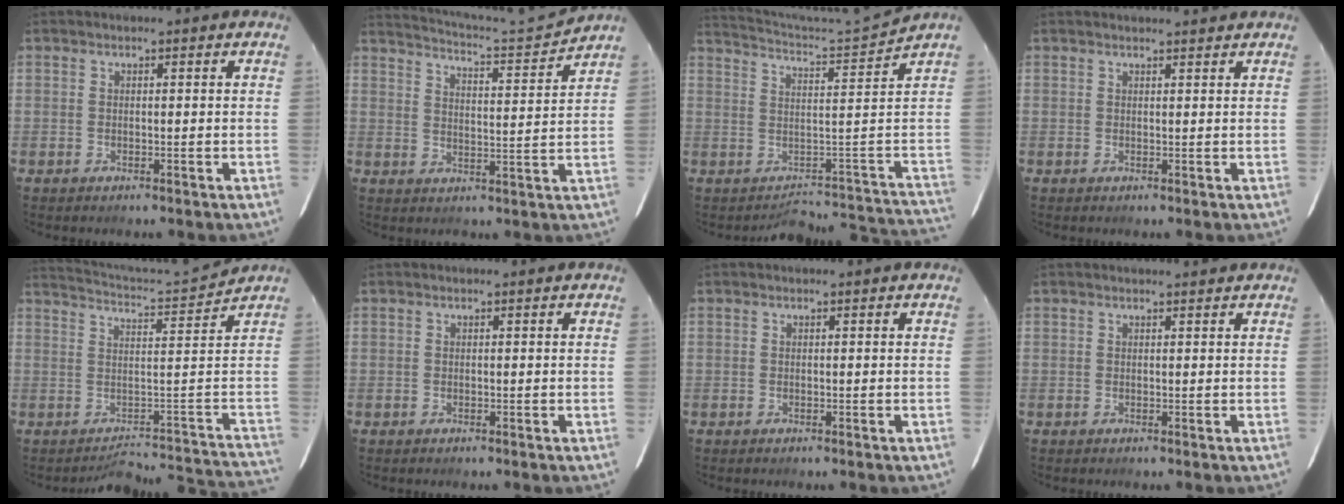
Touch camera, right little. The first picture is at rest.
{"total": 11.0, "force": [10.6, -2.4, 1.3], "torque": [-0.037, -0.033, 0.160]}
{"total": 8.3, "force": [-3.8, -3.4, 6.6], "torque": [-0.078, 0.061, -0.031]}
{"total": 3.9, "force": [3.8, 0.2, 0.9], "torque": [-0.015, 0.017, 0.045]}
{"total": 9.1, "force": [-4.9, -3.3, 7.0], "torque": [-0.082, 0.079, -0.053]}
{"total": 0.0}
{"total": 0.0}
{"total": 2.1, "force": [2.0, 0.1, 0.4], "torque": [-0.009, 0.012, 0.025]}